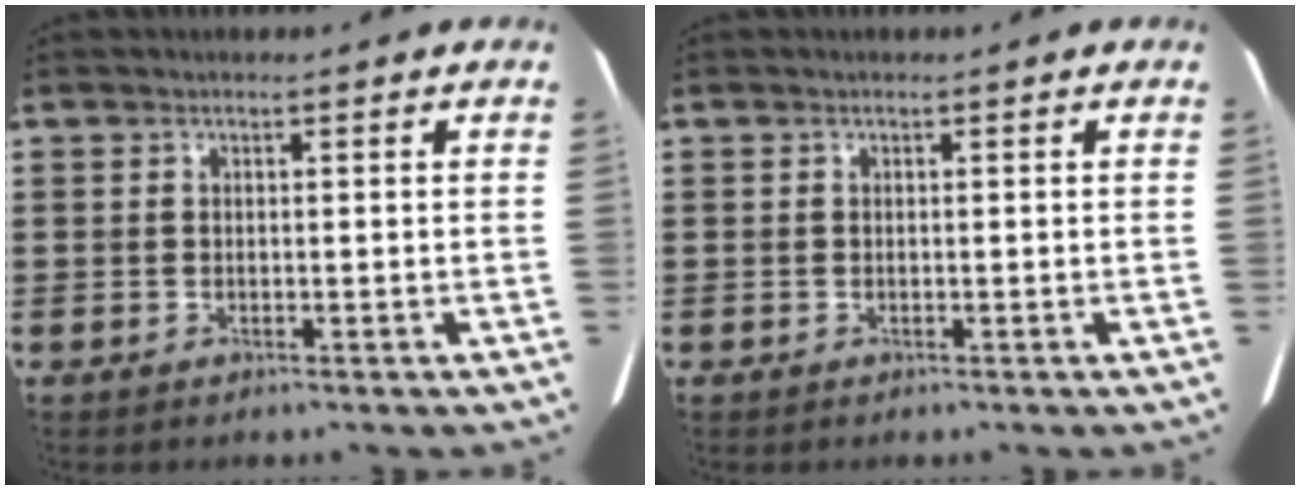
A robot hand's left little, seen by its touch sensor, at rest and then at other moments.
{"total": 0.0}